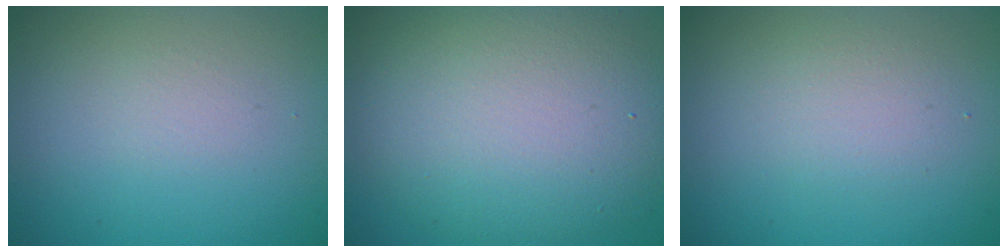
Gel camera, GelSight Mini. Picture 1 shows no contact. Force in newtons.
{"total": 9.4, "press": 9.4, "slide": 0.5}
{"total": 2.0, "press": 2.0, "slide": 0.0}